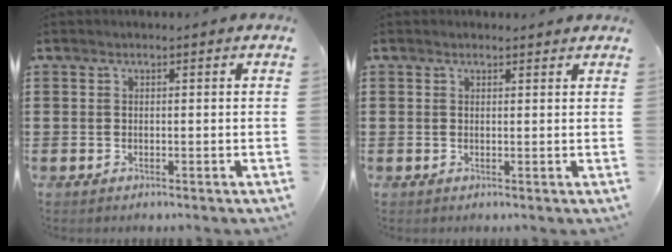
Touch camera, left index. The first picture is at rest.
{"total": 0.9, "force": [0.8, 0.4, 0.1], "torque": [-0.004, 0.002, 0.017]}